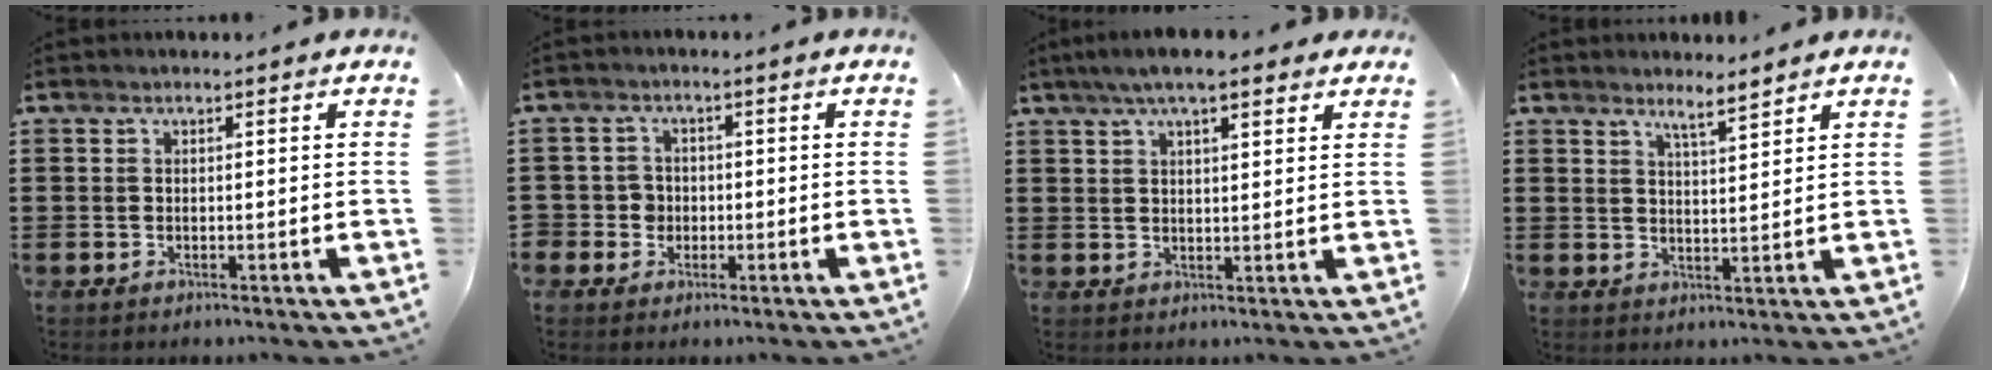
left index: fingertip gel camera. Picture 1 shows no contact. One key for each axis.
{"total": 2.9, "fx": -0.8, "fy": 2.8, "fz": 0.4, "tx": -0.030, "ty": 0.002, "tz": -0.023}
{"total": 5.7, "fx": 4.1, "fy": 1.1, "fz": 3.8, "tx": -0.081, "ty": 0.005, "tz": 0.071}
{"total": 3.3, "fx": 3.0, "fy": 0.0, "fz": 1.4, "tx": -0.033, "ty": -0.003, "tz": 0.055}